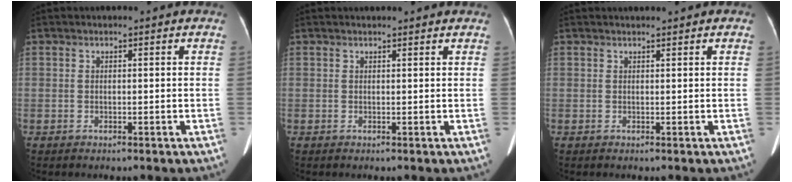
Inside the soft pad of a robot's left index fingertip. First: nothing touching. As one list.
[{"total": 3.0, "force": [2.7, 0.4, 1.0], "torque": [-0.018, 0.018, 0.031]}, {"total": 1.7, "force": [1.5, 0.2, 0.8], "torque": [-0.010, 0.018, 0.021]}]